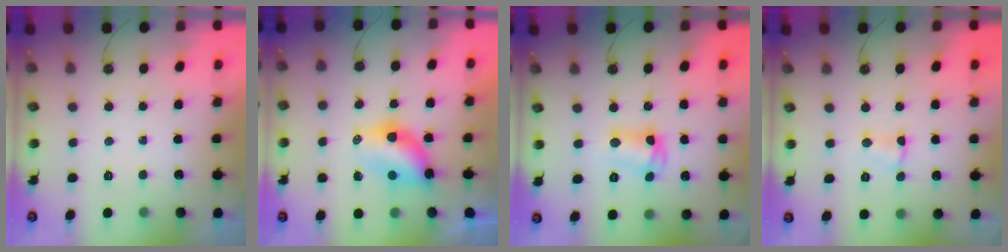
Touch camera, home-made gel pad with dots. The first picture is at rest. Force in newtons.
{"total": 8.4, "press": 7.5, "slide": 3.9}
{"total": 6.7, "press": 6.7, "slide": 0.2}
{"total": 2.8, "press": 2.8, "slide": 0.5}